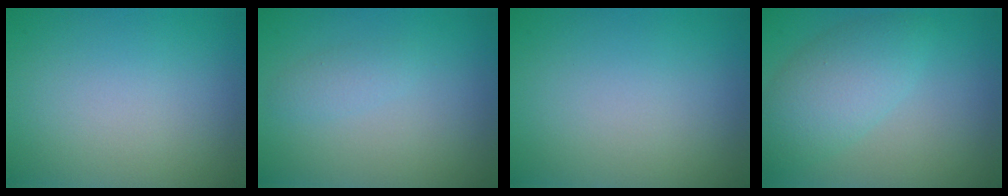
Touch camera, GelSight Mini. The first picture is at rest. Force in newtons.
{"total": 1.2, "press": 1.2, "slide": 0.0}
{"total": 0.0}
{"total": 4.7, "press": 4.7, "slide": 0.2}